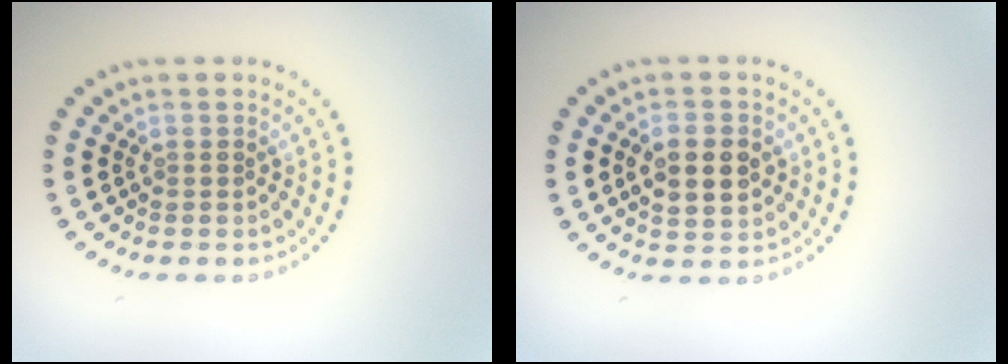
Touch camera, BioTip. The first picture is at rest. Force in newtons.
{"total": 4.0, "press": 4.0, "slide": 0.4}